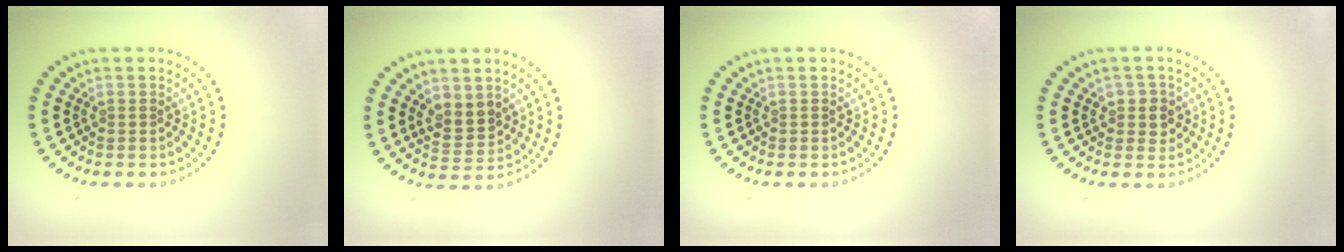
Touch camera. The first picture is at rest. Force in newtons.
{"total": 2.7, "press": 2.5, "slide": 0.9}
{"total": 0.0}
{"total": 2.0, "press": 1.8, "slide": 0.7}